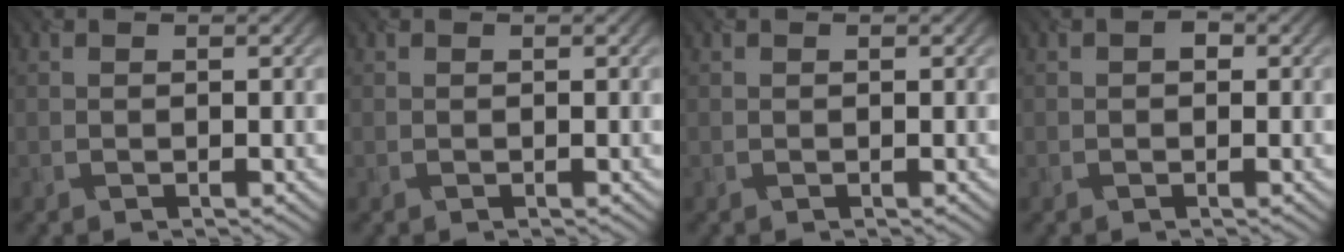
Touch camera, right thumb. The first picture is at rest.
{"total": 0.0}
{"total": 0.0}
{"total": 0.9, "force": [-0.3, 0.8, 0.3], "torque": [-0.003, -0.004, -0.006]}